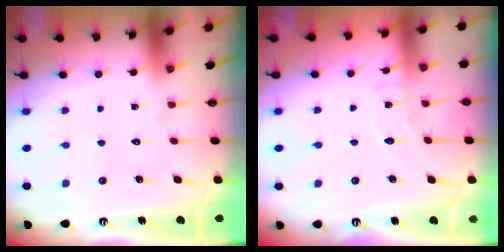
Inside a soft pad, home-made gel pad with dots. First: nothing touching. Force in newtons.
{"total": 5.1, "press": 5.1, "slide": 0.5}